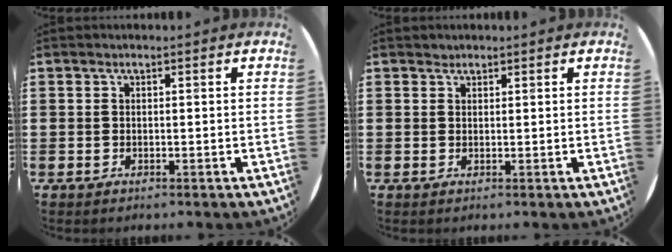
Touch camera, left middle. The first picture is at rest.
{"total": 0.7, "force": [0.6, 0.2, -0.1], "torque": [0.003, 0.003, 0.012]}